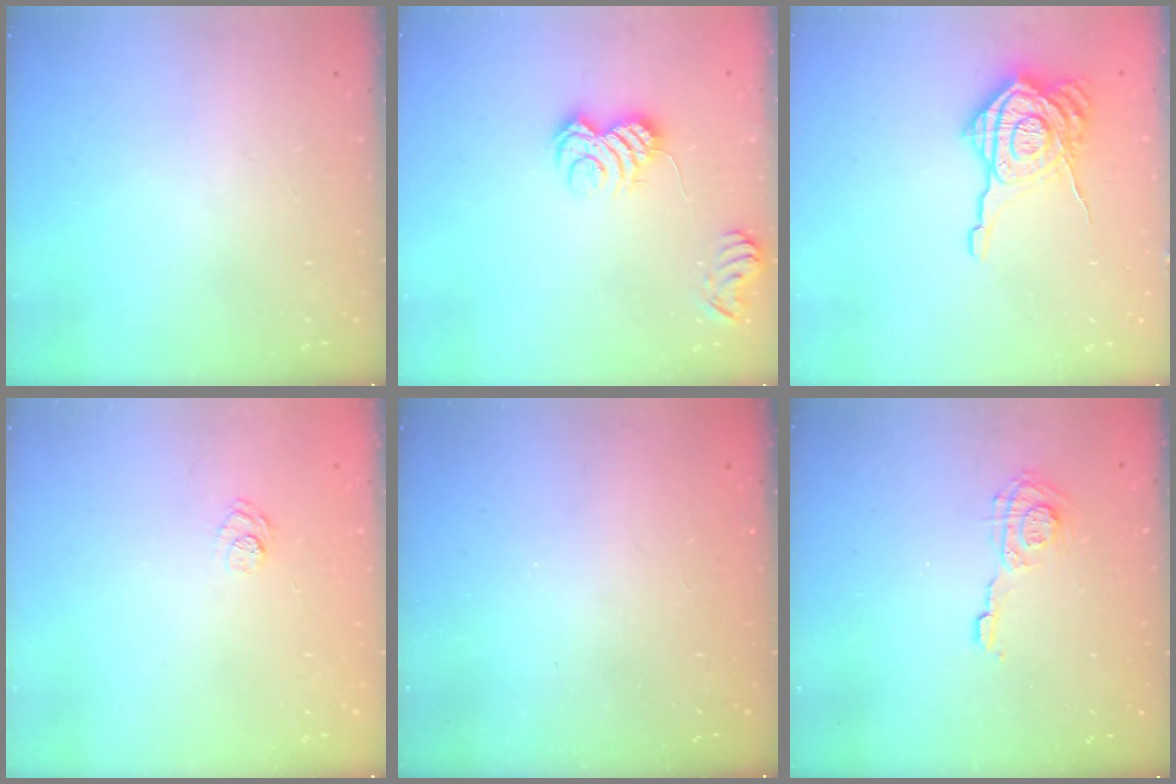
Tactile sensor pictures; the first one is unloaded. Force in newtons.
{"total": 6.4, "press": 6.4, "slide": 0.8}
{"total": 15.4, "press": 15.3, "slide": 1.0}
{"total": 7.6, "press": 7.5, "slide": 1.2}
{"total": 2.6, "press": 2.4, "slide": 0.8}
{"total": 7.1, "press": 7.1, "slide": 0.7}